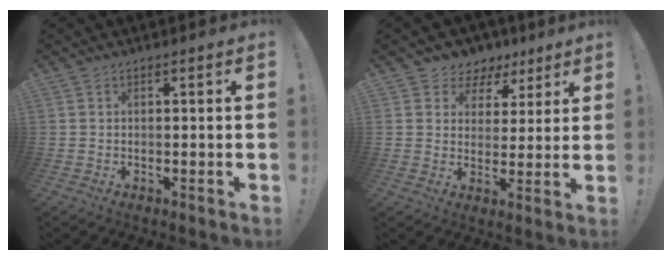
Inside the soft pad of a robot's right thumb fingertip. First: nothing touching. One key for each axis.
{"total": 6.1, "fx": 3.1, "fy": 5.2, "fz": 1.0, "tx": -0.003, "ty": -0.029, "tz": 0.059}